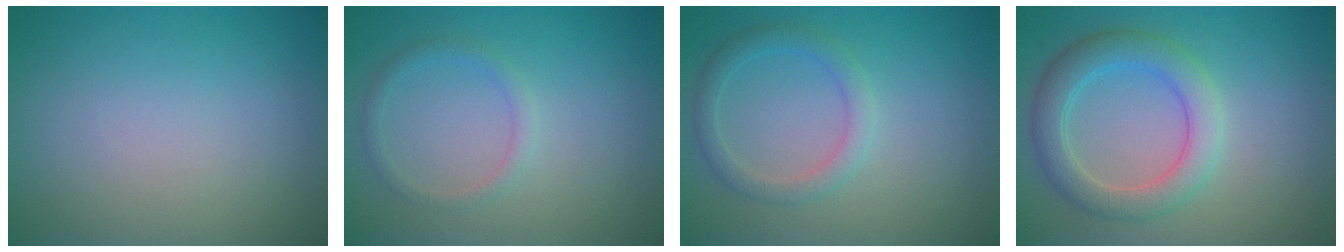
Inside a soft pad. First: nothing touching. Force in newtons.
{"total": 1.4, "press": 1.3, "slide": 0.2}
{"total": 2.3, "press": 2.3, "slide": 0.0}
{"total": 4.5, "press": 4.5, "slide": 0.1}